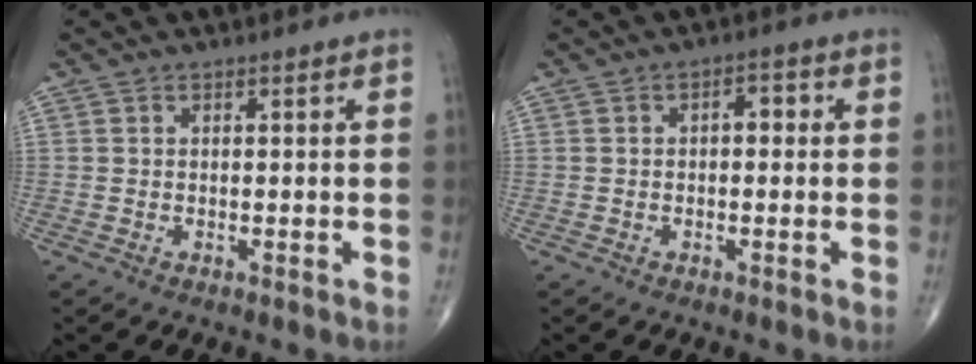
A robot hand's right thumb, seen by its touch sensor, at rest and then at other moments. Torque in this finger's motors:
{"motor_torque": [1.01, 1.72, 0.20, 0.06, -0.01]}